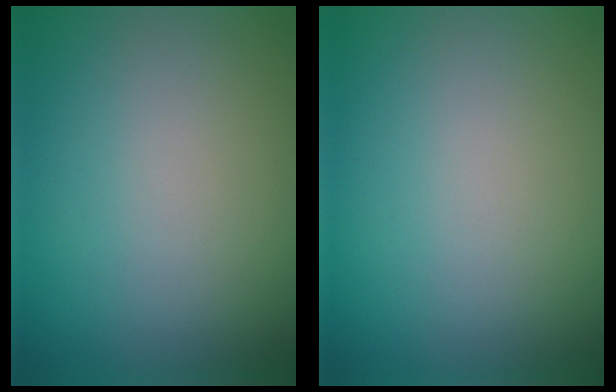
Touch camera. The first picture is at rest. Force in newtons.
{"total": 0.0}